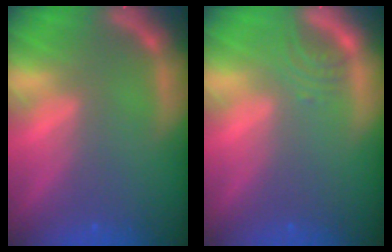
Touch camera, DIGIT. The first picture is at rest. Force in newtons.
{"total": 2.0}